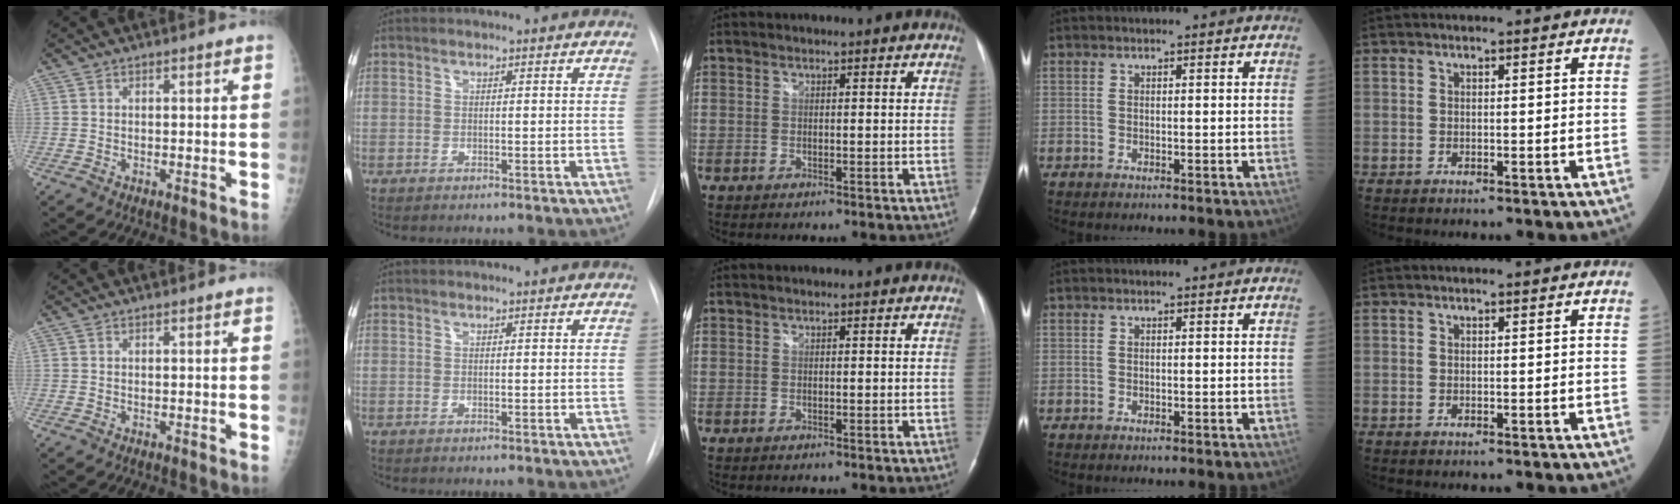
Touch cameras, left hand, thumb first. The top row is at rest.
{}